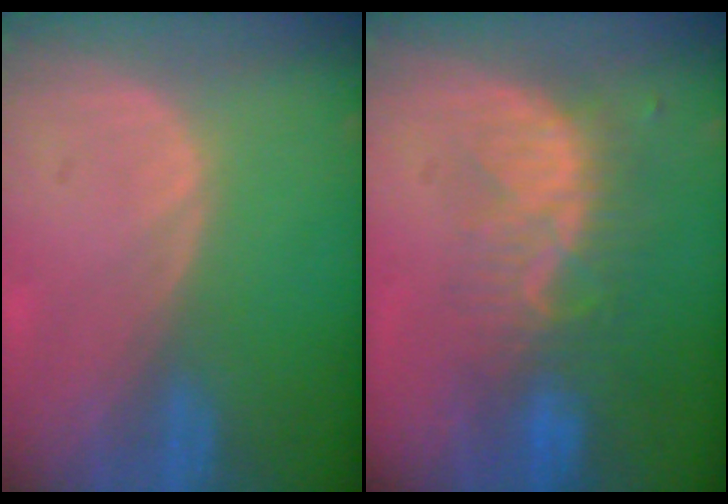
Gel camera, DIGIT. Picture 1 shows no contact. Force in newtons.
{"total": 8.1, "press": 7.3, "slide": 3.6}